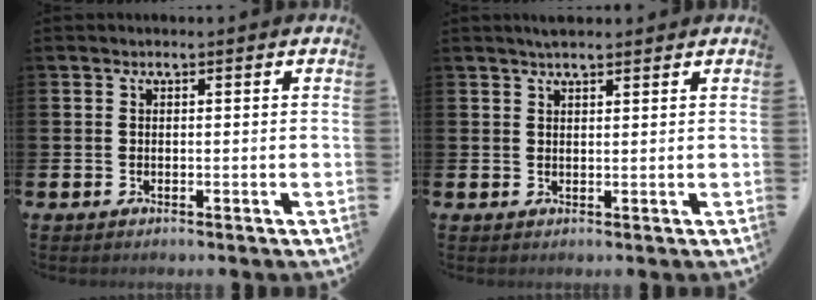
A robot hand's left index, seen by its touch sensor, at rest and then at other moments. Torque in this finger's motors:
{"motor_torque": [0.25, -0.51, -0.18, 0.01]}